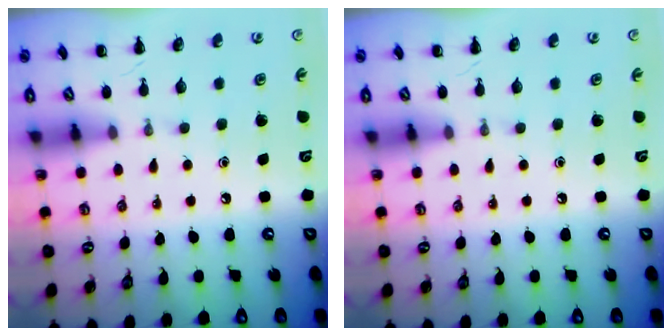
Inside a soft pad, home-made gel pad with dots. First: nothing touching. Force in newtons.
{"total": 0.0}